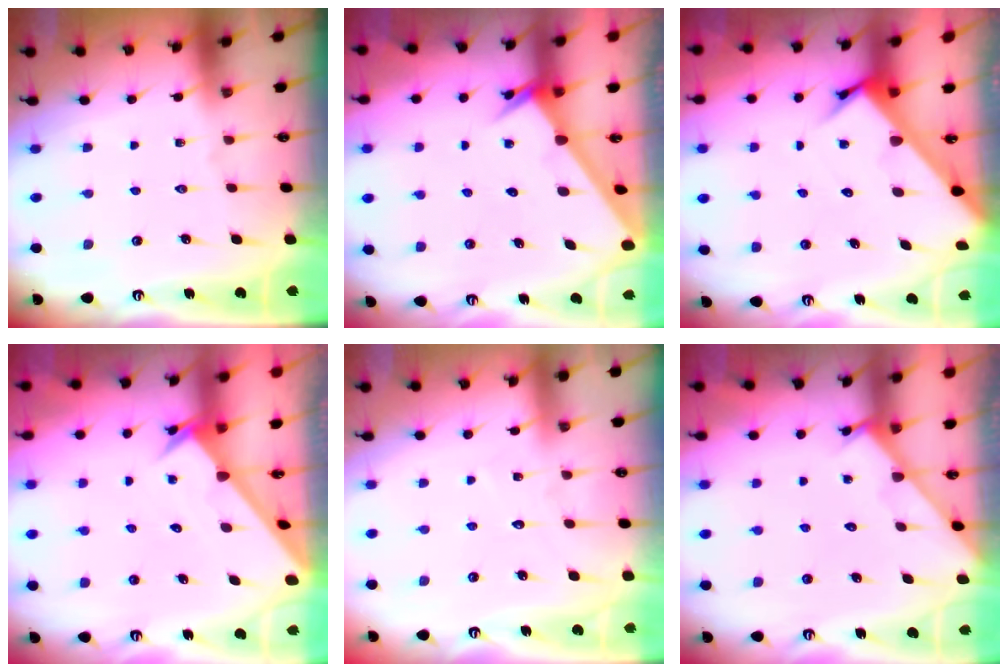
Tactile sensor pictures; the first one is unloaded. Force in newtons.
{"total": 2.5, "press": 2.5, "slide": 0.2}
{"total": 3.8, "press": 3.8, "slide": 0.2}
{"total": 2.7, "press": 2.7, "slide": 0.2}
{"total": 3.7, "press": 3.7, "slide": 0.2}
{"total": 2.6, "press": 2.5, "slide": 0.3}